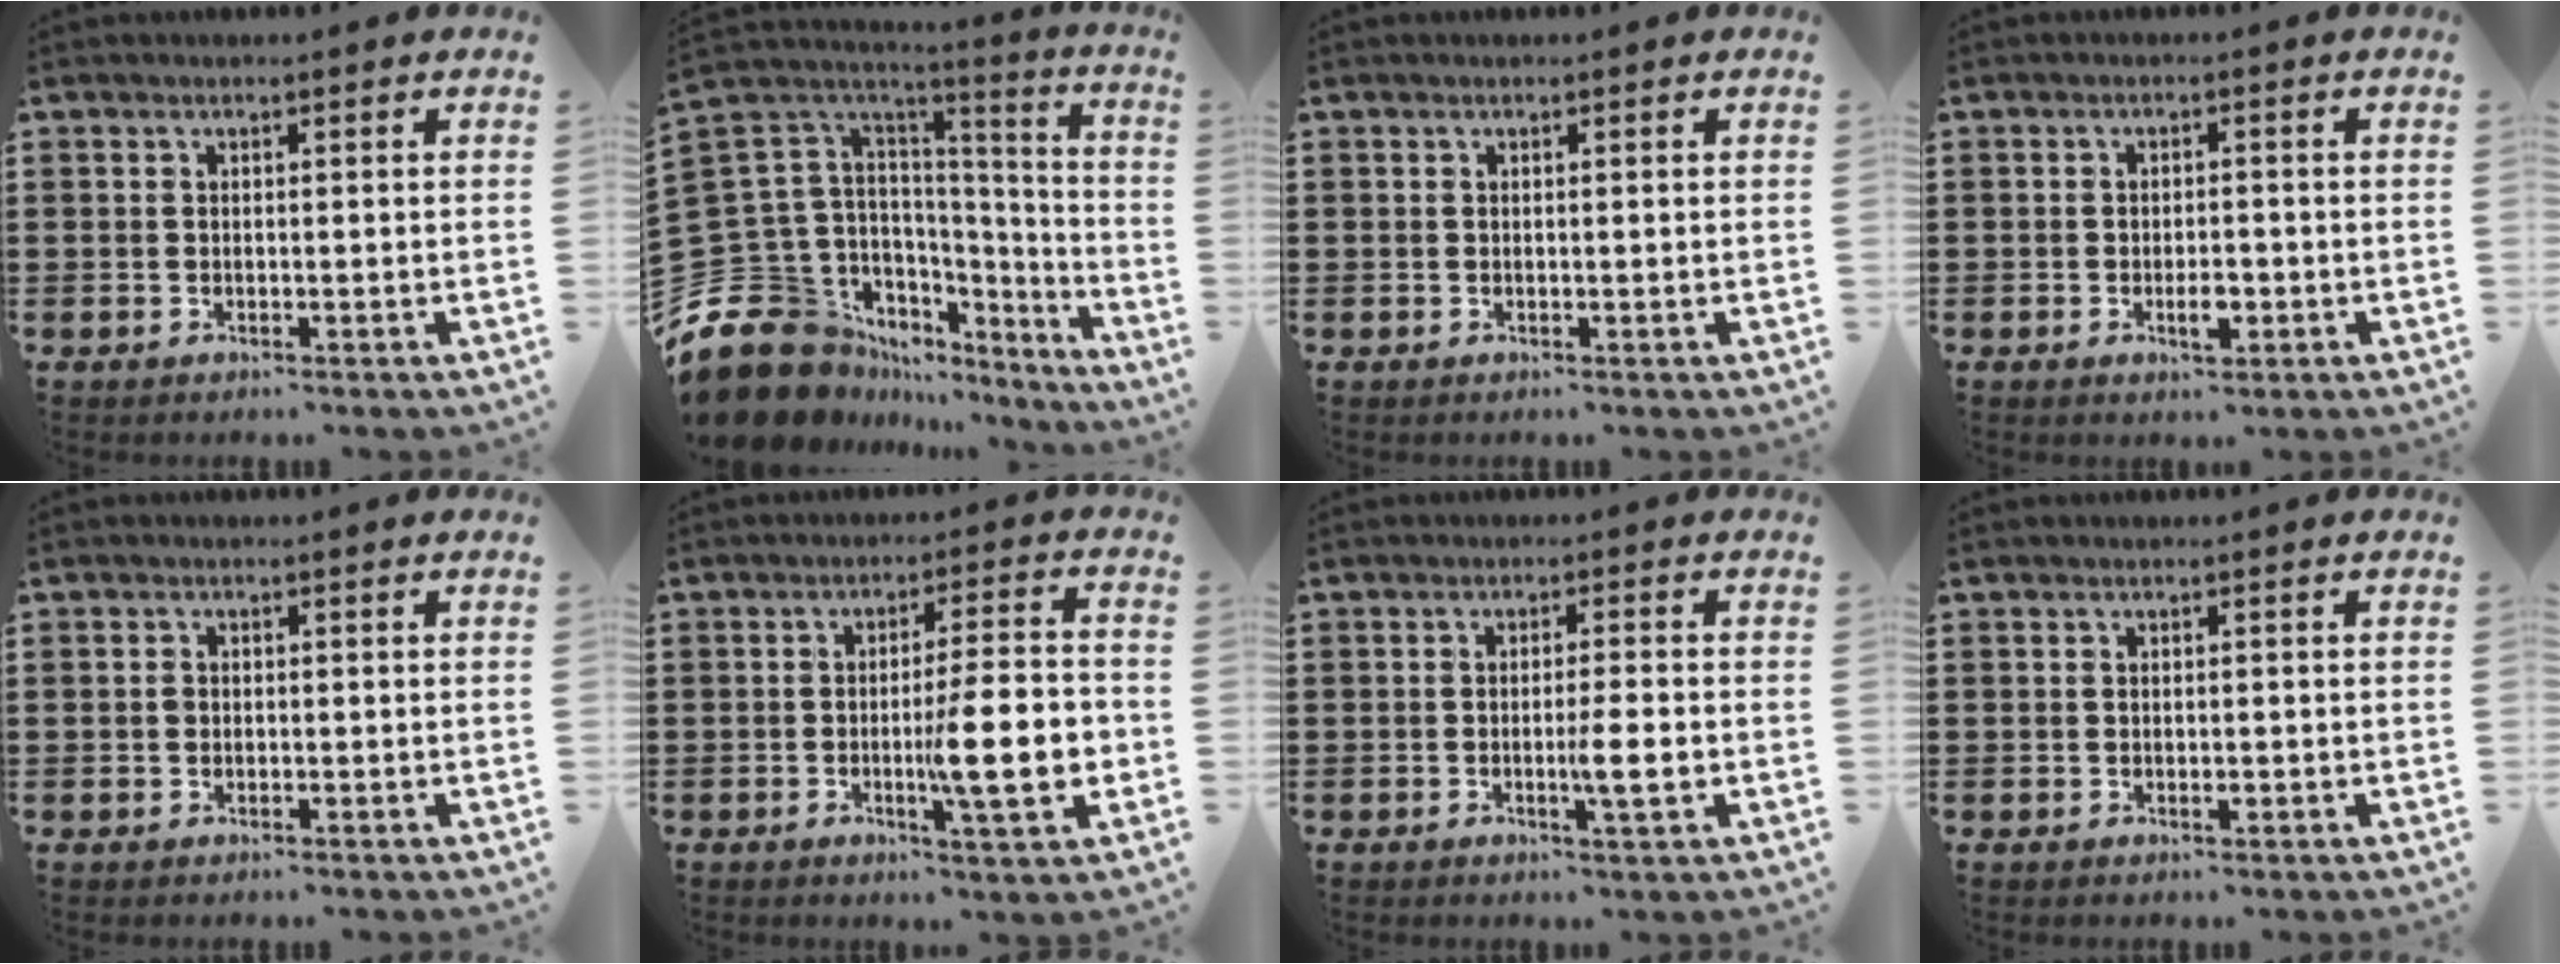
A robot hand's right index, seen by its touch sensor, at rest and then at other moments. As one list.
[{"total": 15.6, "force": [-10.2, 10.4, 5.5], "torque": [-0.156, -0.019, -0.165]}, {"total": 0.0}, {"total": 3.2, "force": [-1.1, 1.2, 2.7], "torque": [-0.047, 0.000, -0.018]}, {"total": 0.8, "force": [-0.1, 0.7, 0.4], "torque": [-0.011, 0.002, -0.002]}, {"total": 11.5, "force": [-2.0, 2.1, 11.1], "torque": [-0.157, -0.010, -0.033]}, {"total": 4.4, "force": [-0.9, 0.2, 4.3], "torque": [-0.071, -0.007, -0.018]}, {"total": 0.6, "force": [-0.2, 0.3, 0.5], "torque": [-0.008, -0.002, -0.004]}]